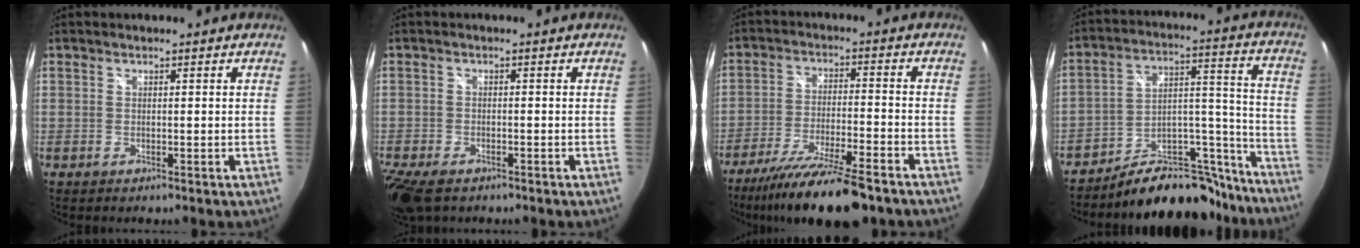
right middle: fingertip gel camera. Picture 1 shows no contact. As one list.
[{"total": 7.8, "force": [-5.4, 3.5, 4.3], "torque": [-0.113, -0.035, -0.103]}, {"total": 15.8, "force": [-12.7, 2.3, 9.1], "torque": [-0.181, -0.027, -0.210]}, {"total": 19.1, "force": [-16.8, 7.2, 5.6], "torque": [-0.068, 0.082, -0.235]}]